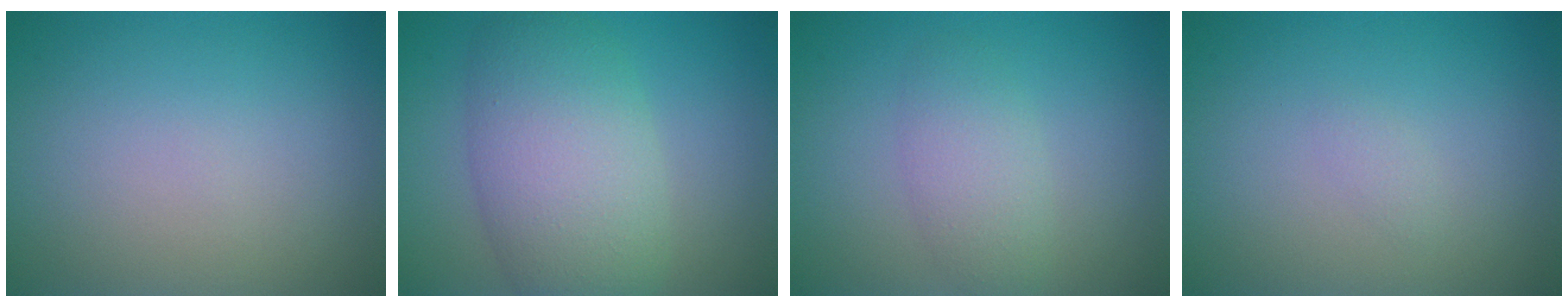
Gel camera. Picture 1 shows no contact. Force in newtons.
{"total": 7.7, "press": 7.7, "slide": 0.2}
{"total": 2.7, "press": 2.7, "slide": 0.1}
{"total": 0.6, "press": 0.6, "slide": 0.0}